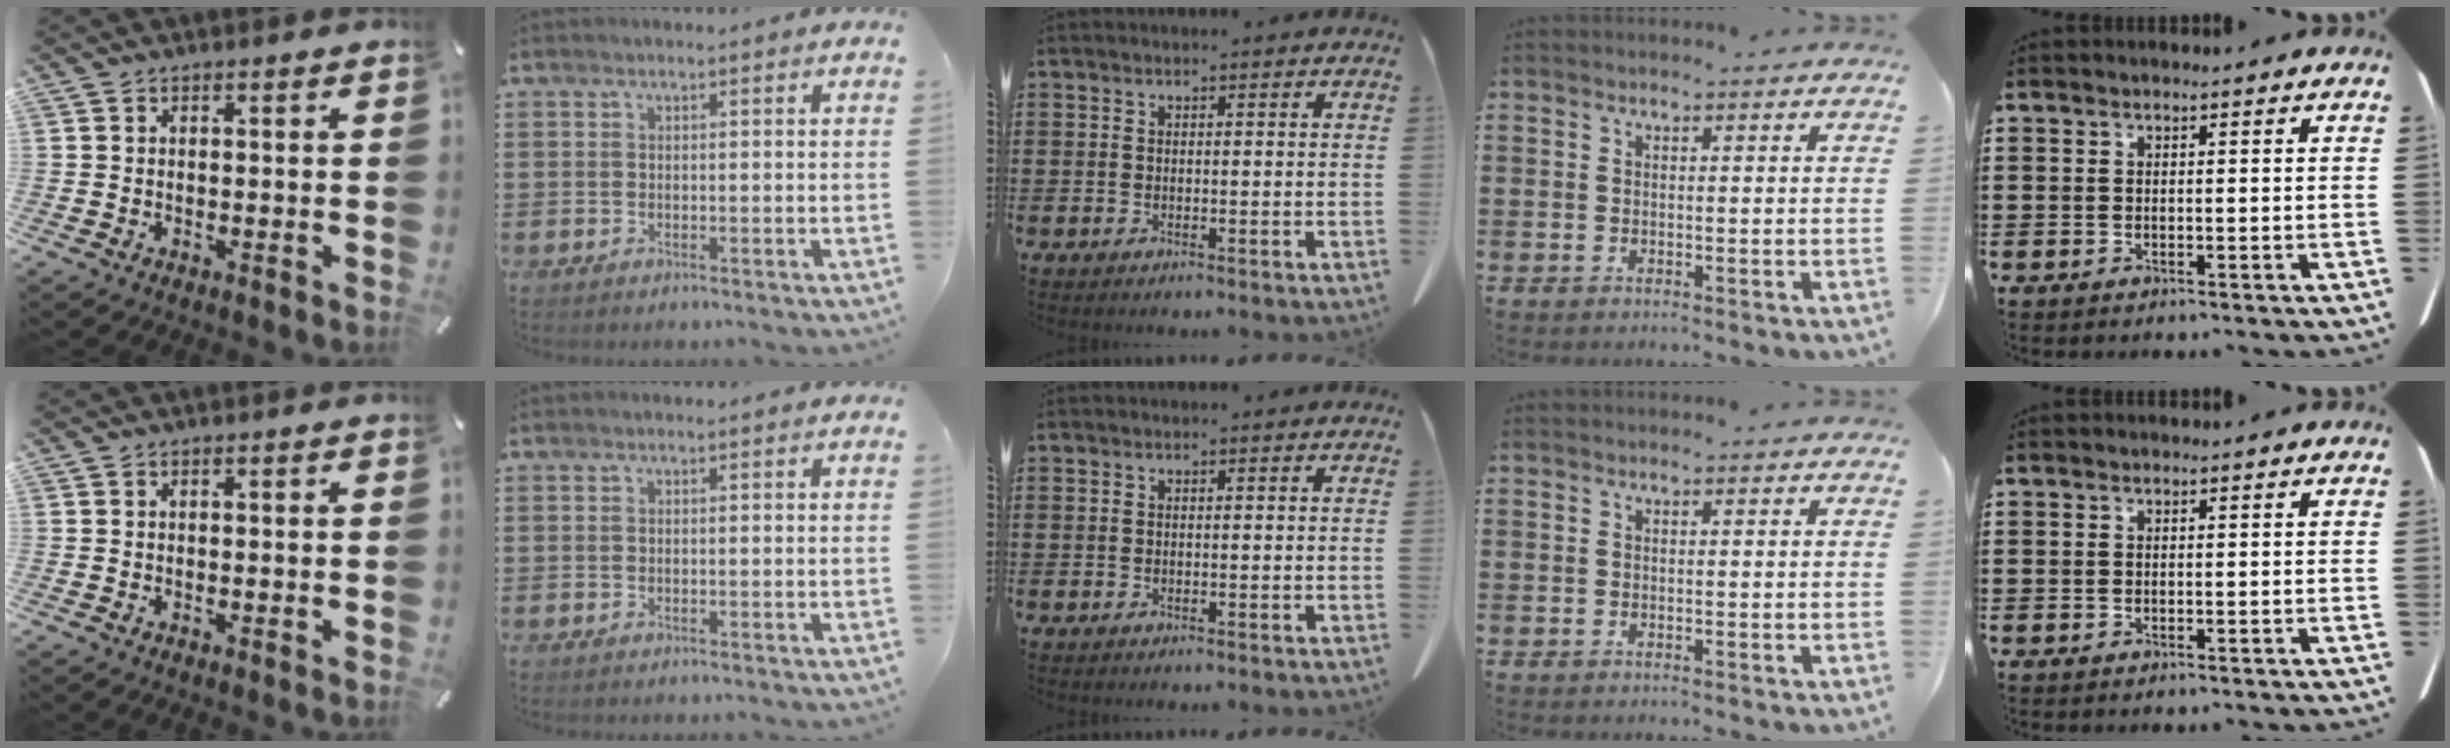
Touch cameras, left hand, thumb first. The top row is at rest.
{}